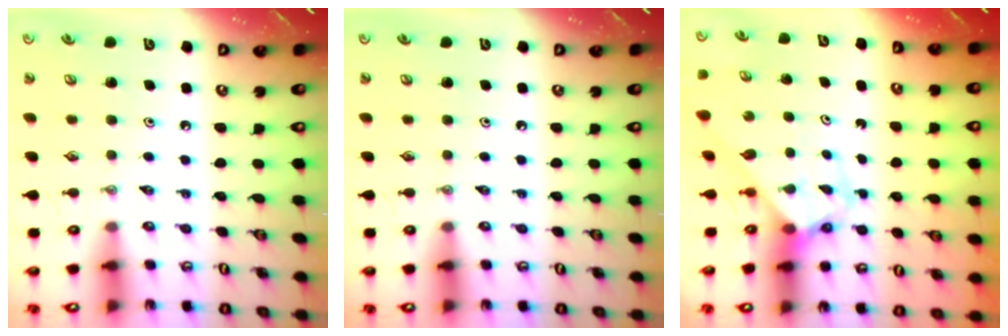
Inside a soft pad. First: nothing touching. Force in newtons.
{"total": 0.0}
{"total": 2.8, "press": 2.8, "slide": 0.2}